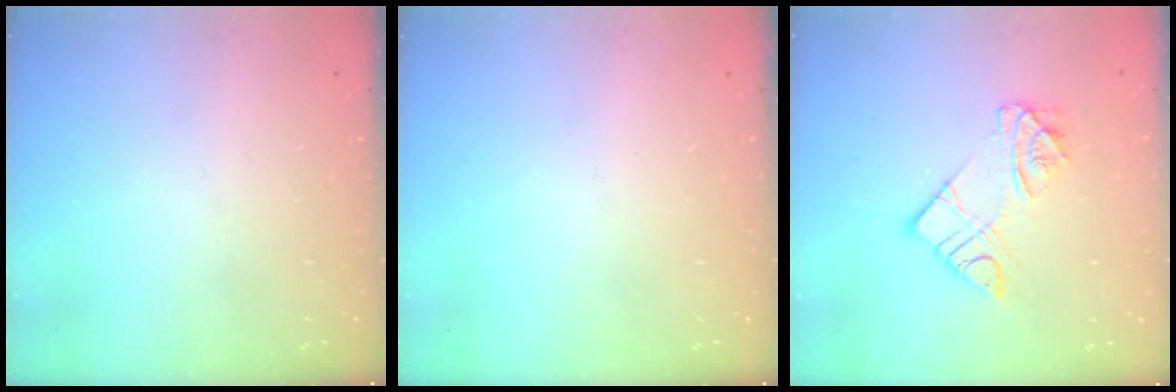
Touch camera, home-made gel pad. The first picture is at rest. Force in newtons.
{"total": 0.0}
{"total": 10.9, "press": 10.8, "slide": 0.9}